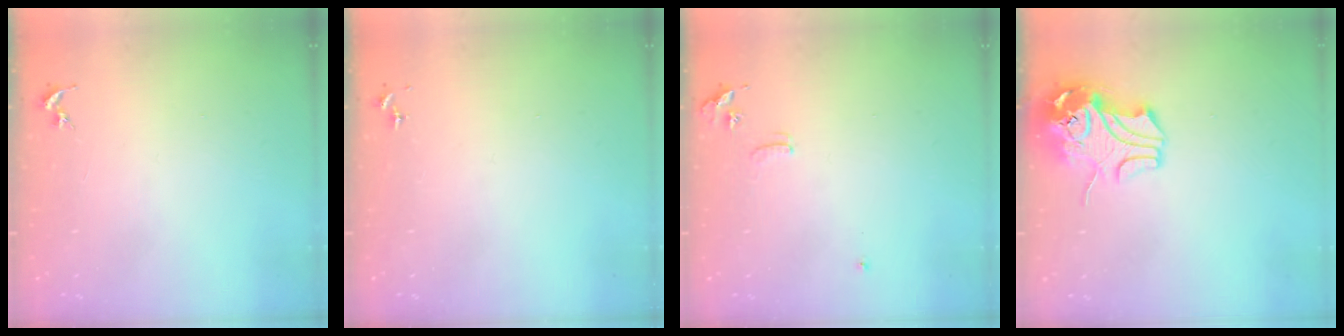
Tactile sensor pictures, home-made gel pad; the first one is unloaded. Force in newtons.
{"total": 0.0}
{"total": 5.6, "press": 5.6, "slide": 0.7}
{"total": 12.1, "press": 12.0, "slide": 1.7}